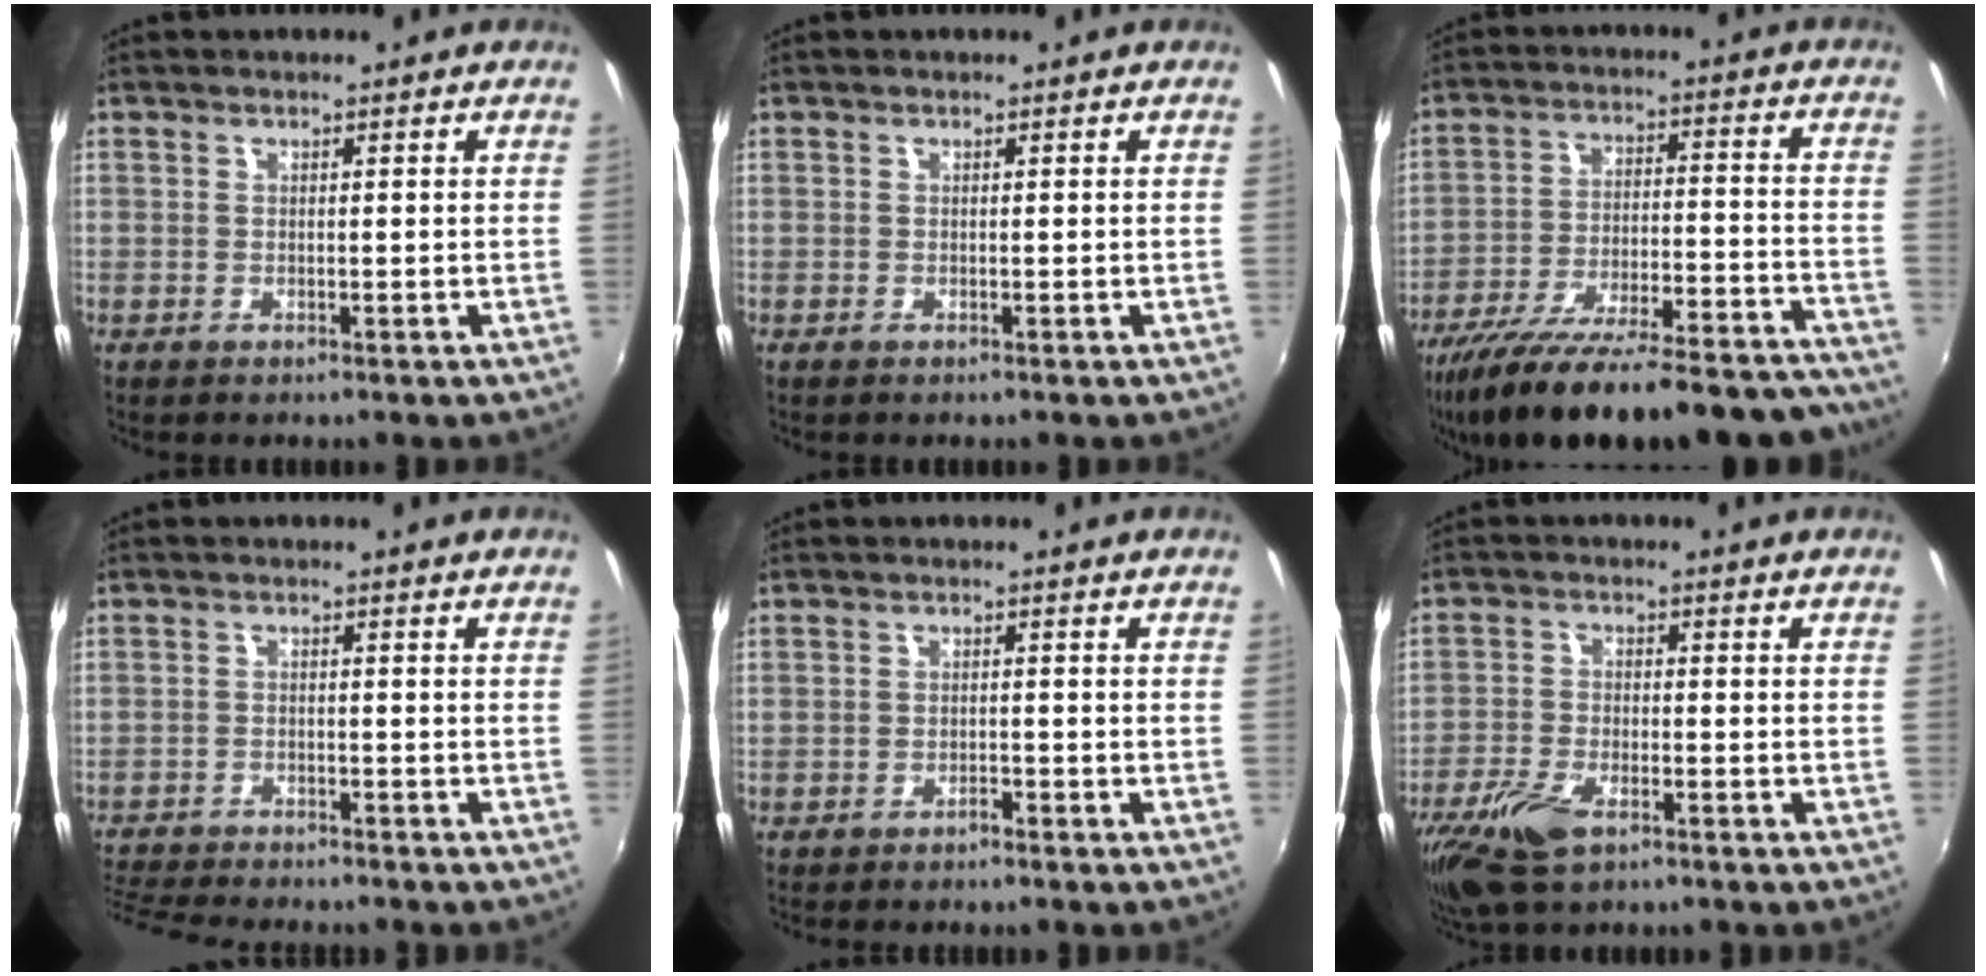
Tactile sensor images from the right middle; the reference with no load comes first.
{"total": 0.0}
{"total": 29.3, "force": [-25.4, 6.0, 13.4], "torque": [-0.228, -0.042, -0.357]}
{"total": 9.1, "force": [-8.6, 0.9, 2.9], "torque": [-0.086, -0.021, -0.147]}
{"total": 1.3, "force": [-1.3, -0.1, 0.2], "torque": [-0.008, -0.002, -0.024]}
{"total": 8.9, "force": [-5.6, 3.7, 5.9], "torque": [-0.143, -0.022, -0.114]}